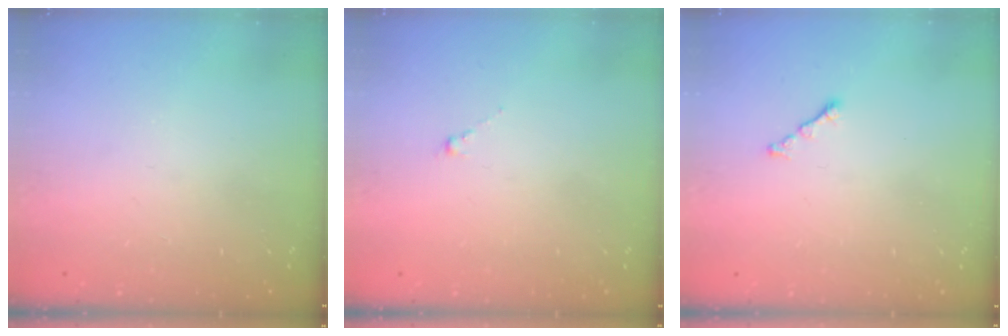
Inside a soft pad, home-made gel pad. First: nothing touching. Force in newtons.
{"total": 0.8, "press": 0.7, "slide": 0.5}
{"total": 1.2, "press": 1.1, "slide": 0.5}